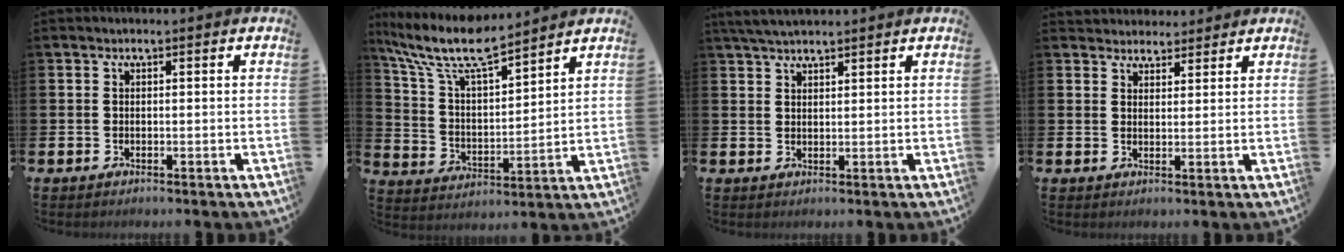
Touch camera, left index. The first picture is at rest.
{"total": 10.3, "force": [8.8, 2.1, 4.9], "torque": [-0.136, -0.042, 0.153]}
{"total": 3.7, "force": [3.3, 0.8, 1.4], "torque": [-0.033, -0.005, 0.062]}
{"total": 3.3, "force": [3.0, 1.2, -0.3], "torque": [-0.004, -0.009, 0.056]}